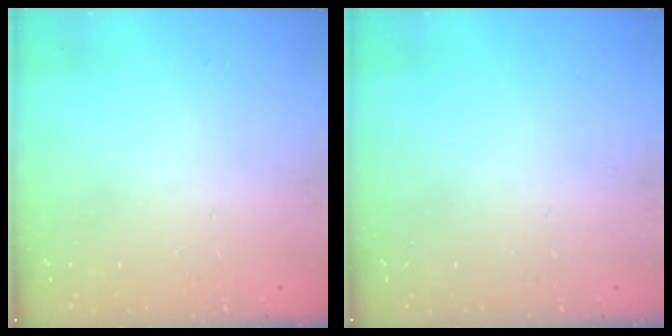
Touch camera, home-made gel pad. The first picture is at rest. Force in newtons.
{"total": 0.0}